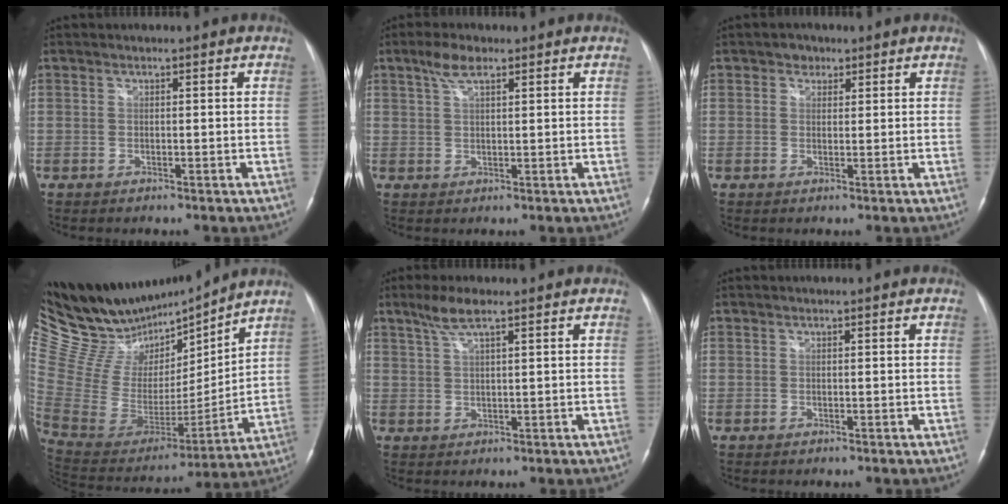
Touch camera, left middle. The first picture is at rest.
{"total": 3.6, "force": [2.3, 1.1, 2.5], "torque": [-0.057, 0.010, 0.048]}
{"total": 1.9, "force": [1.1, 1.5, 0.5], "torque": [-0.007, 0.002, 0.014]}
{"total": 24.5, "force": [21.9, 5.7, 9.4], "torque": [-0.176, -0.013, 0.382]}
{"total": 4.0, "force": [2.8, 0.3, 2.9], "torque": [-0.066, 0.007, 0.057]}
{"total": 0.0}